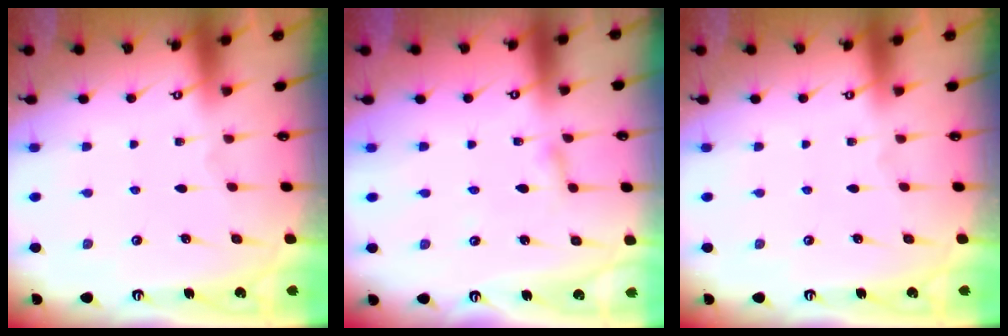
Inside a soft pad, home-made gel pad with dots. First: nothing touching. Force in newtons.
{"total": 2.0, "press": 2.0, "slide": 0.2}
{"total": 0.0}